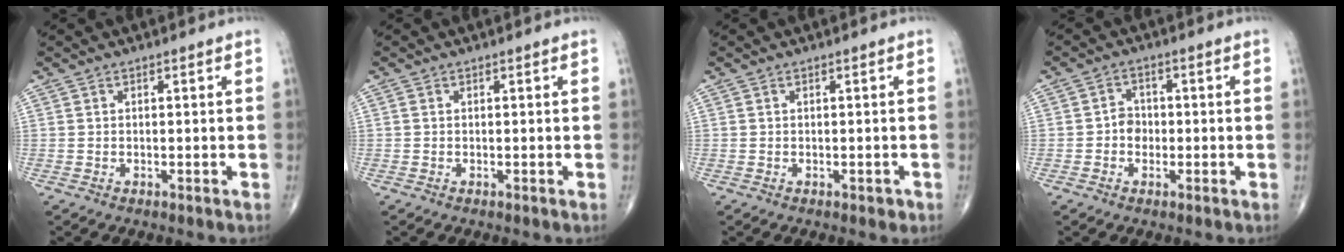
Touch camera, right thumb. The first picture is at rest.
{"total": 0.0}
{"total": 0.8, "force": [-0.3, 0.5, 0.5], "torque": [-0.002, 0.000, -0.004]}
{"total": 3.2, "force": [-0.6, 2.7, 1.5], "torque": [-0.002, 0.010, -0.019]}